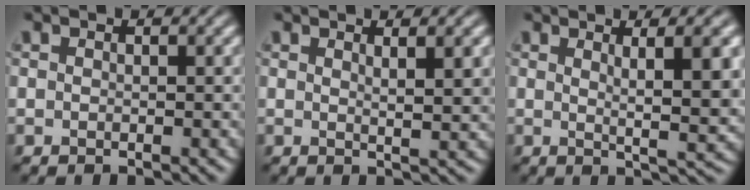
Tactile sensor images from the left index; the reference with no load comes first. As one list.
[{"total": 2.8, "force": [1.3, 0.6, 2.4], "torque": [-0.025, 0.000, 0.020]}, {"total": 6.5, "force": [1.7, 1.4, 6.1], "torque": [-0.072, -0.005, 0.032]}]